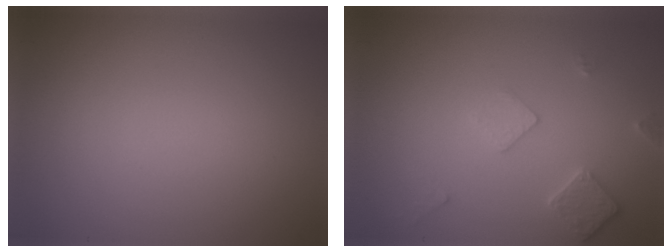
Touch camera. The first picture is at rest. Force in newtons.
{"total": 2.5, "press": 2.4, "slide": 0.4}